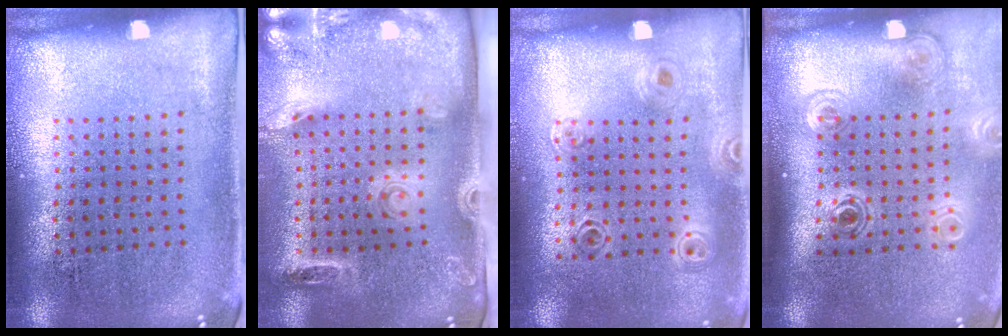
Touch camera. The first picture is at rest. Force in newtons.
{"total": 2.7, "press": 1.9, "slide": 1.9}
{"total": 1.0, "press": 1.0, "slide": 0.0}
{"total": 1.9, "press": 1.3, "slide": 1.4}